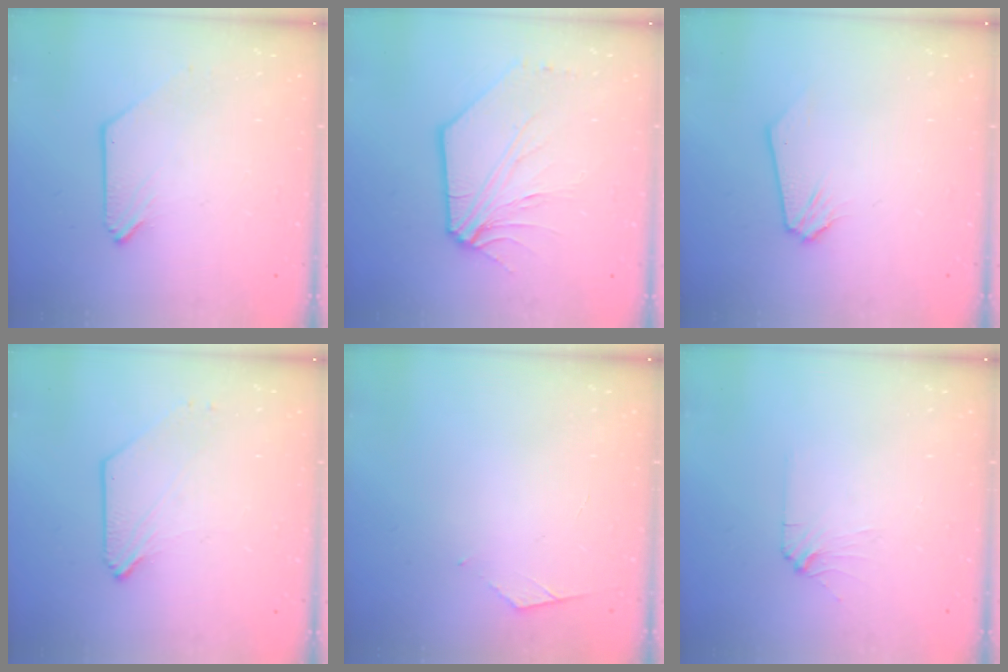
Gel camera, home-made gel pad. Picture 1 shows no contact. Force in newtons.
{"total": 9.5, "press": 9.4, "slide": 1.2}
{"total": 0.0}
{"total": 0.0}
{"total": 3.6, "press": 3.5, "slide": 0.5}
{"total": 2.8, "press": 2.7, "slide": 0.4}